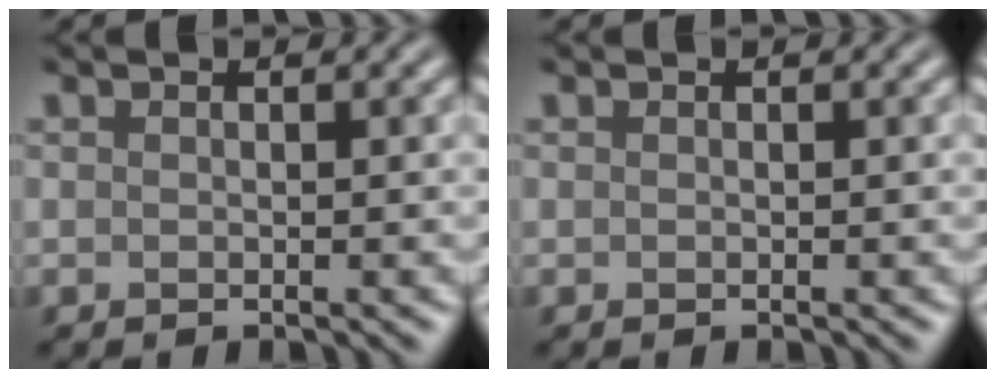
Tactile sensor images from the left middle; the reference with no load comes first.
{"total": 0.0}